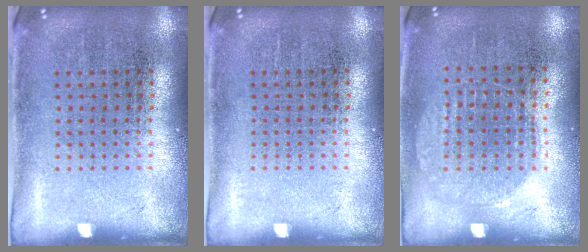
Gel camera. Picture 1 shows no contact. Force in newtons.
{"total": 0.0}
{"total": 1.0, "press": 0.9, "slide": 0.4}